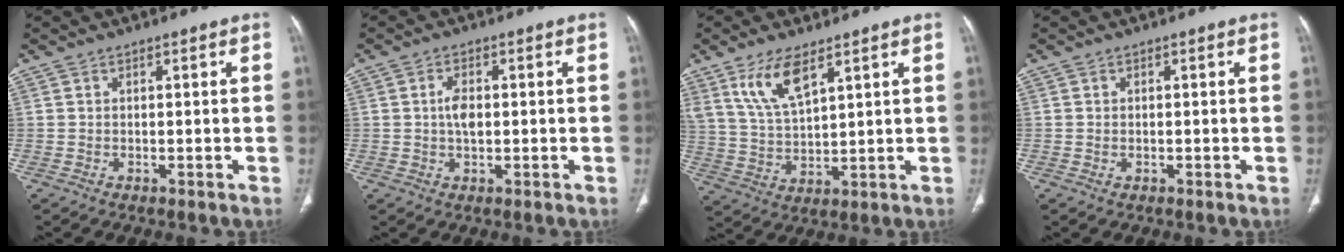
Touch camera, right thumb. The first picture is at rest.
{"total": 3.5, "force": [0.2, 1.9, 2.9], "torque": [-0.053, 0.003, 0.003]}
{"total": 9.5, "force": [5.8, 3.6, 6.7], "torque": [-0.129, -0.026, 0.126]}
{"total": 0.5, "force": [-0.1, 0.4, 0.4], "torque": [-0.012, 0.003, 0.001]}